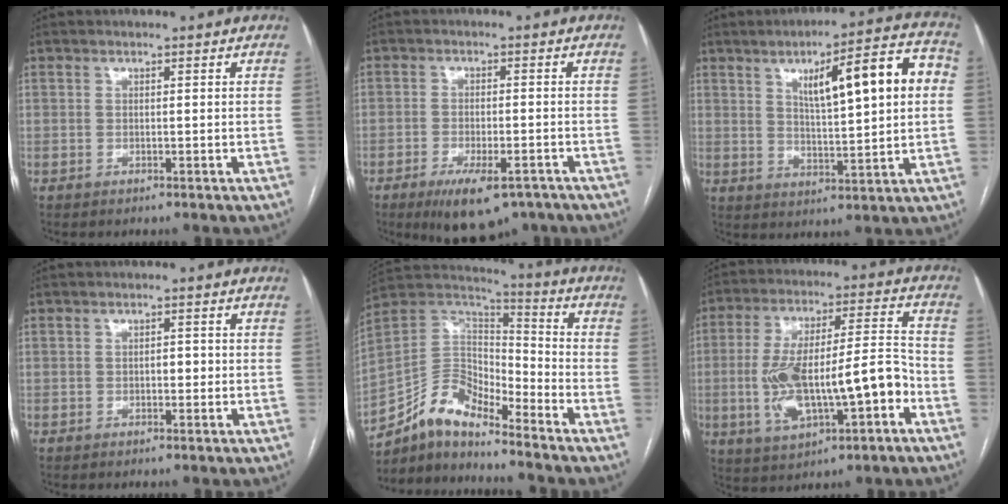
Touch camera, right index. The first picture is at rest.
{"total": 9.8, "force": [-6.9, 3.4, 6.1], "torque": [-0.092, -0.008, -0.104]}
{"total": 14.8, "force": [3.8, 2.4, 14.1], "torque": [-0.202, 0.027, 0.057]}
{"total": 1.7, "force": [-0.2, 1.0, 1.3], "torque": [-0.016, 0.004, -0.003]}
{"total": 11.2, "force": [-9.3, 3.6, 5.1], "torque": [-0.102, 0.042, -0.177]}
{"total": 17.1, "force": [-4.5, 4.7, 15.8], "torque": [-0.286, 0.023, -0.062]}